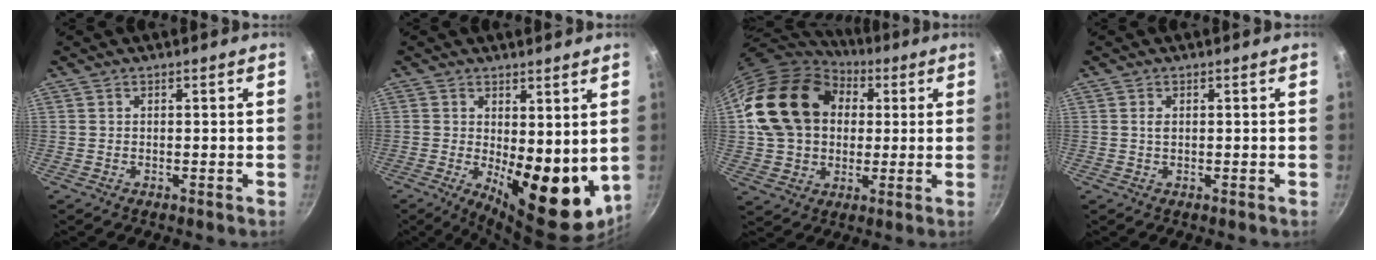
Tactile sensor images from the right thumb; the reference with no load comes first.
{"total": 14.3, "force": [0.1, 6.6, 12.7], "torque": [-0.134, -0.030, 0.017]}
{"total": 20.8, "force": [4.3, 16.3, 12.1], "torque": [-0.191, 0.027, 0.076]}
{"total": 1.1, "force": [0.3, 0.6, 0.8], "torque": [-0.015, 0.000, 0.003]}